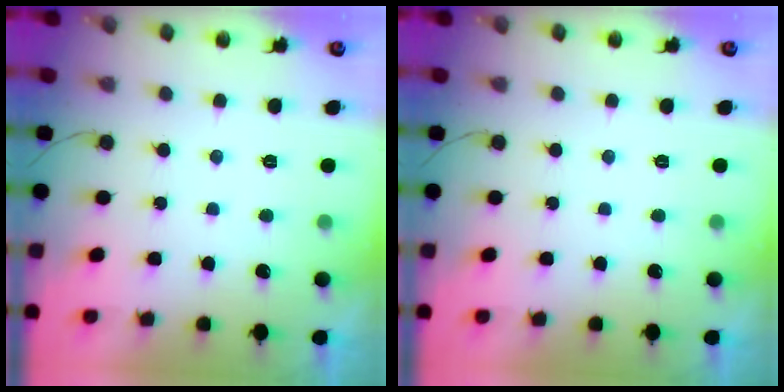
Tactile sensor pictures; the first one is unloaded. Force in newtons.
{"total": 0.0}